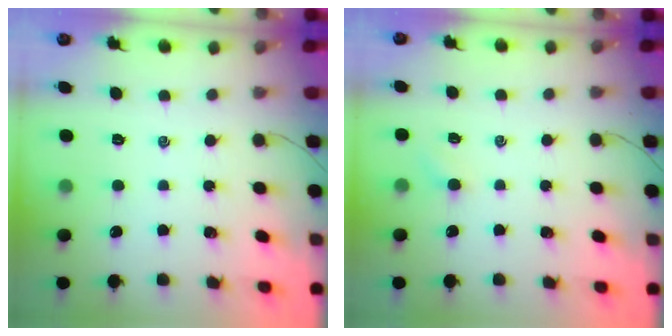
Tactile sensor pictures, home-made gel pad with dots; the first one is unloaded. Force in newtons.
{"total": 2.4, "press": 2.3, "slide": 0.7}